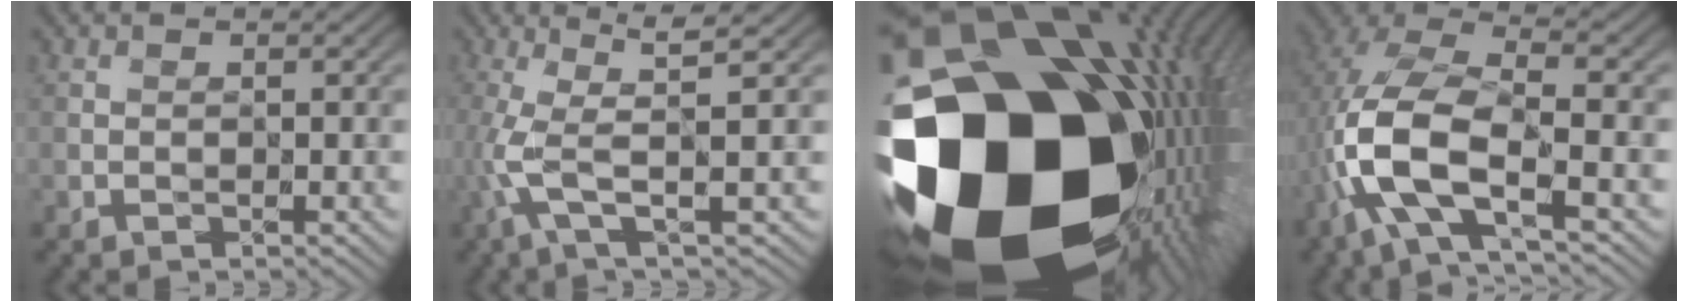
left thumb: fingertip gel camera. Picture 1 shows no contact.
{"total": 4.9, "force": [0.3, -0.1, 4.9], "torque": [-0.115, 0.003, -0.003]}
{"total": 22.1, "force": [-2.7, 15.2, 15.8], "torque": [-0.314, -0.086, -0.004]}
{"total": 11.1, "force": [-3.2, 4.4, 9.6], "torque": [-0.229, -0.008, -0.067]}